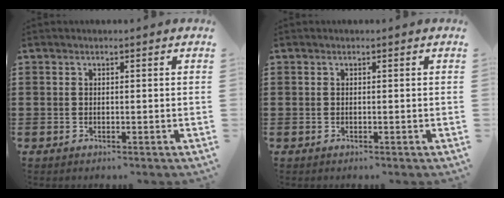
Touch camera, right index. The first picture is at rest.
{"total": 0.0}